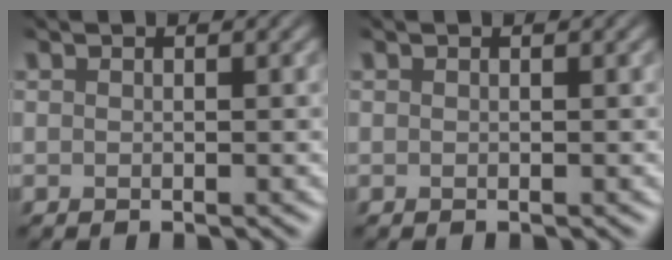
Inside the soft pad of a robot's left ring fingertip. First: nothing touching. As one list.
[{"total": 0.0}]